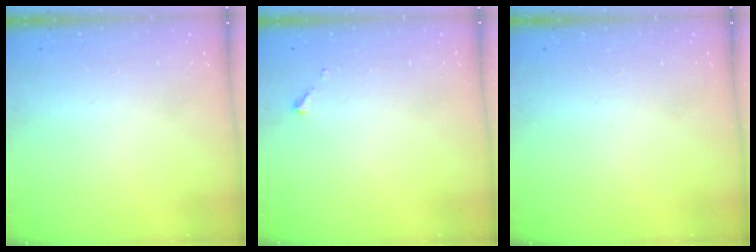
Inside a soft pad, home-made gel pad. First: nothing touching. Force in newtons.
{"total": 2.6, "press": 2.6, "slide": 0.3}
{"total": 0.0}